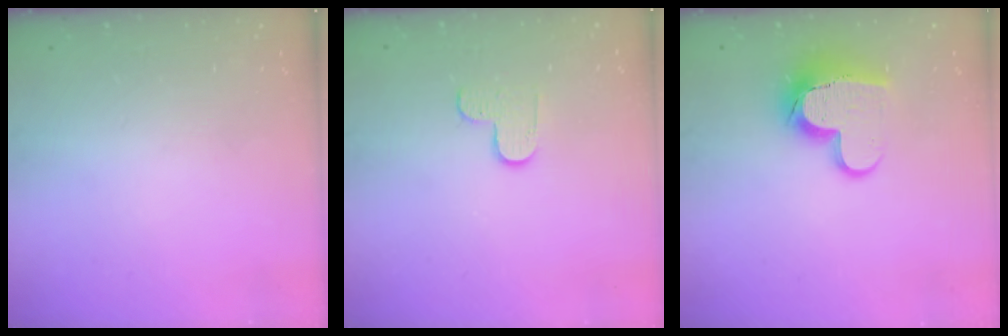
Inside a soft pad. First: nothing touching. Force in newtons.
{"total": 3.6, "press": 3.6, "slide": 0.4}
{"total": 12.0, "press": 12.0, "slide": 1.1}